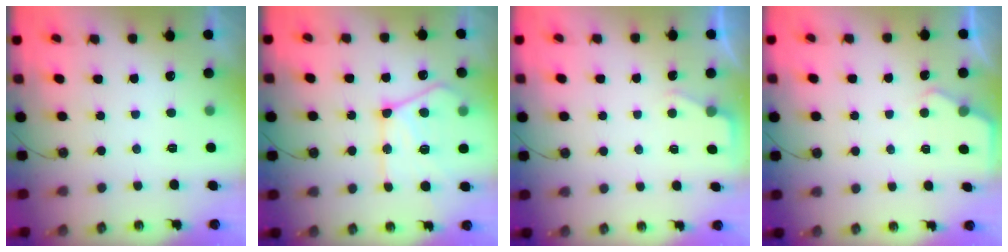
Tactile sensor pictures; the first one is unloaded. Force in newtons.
{"total": 17.8, "press": 17.7, "slide": 1.7}
{"total": 2.4, "press": 2.4, "slide": 0.4}
{"total": 3.2, "press": 3.2, "slide": 0.5}